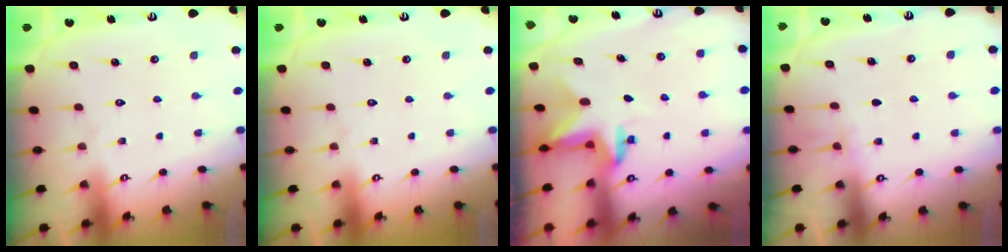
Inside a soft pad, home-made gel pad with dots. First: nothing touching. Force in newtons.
{"total": 0.0}
{"total": 2.3, "press": 2.3, "slide": 0.4}
{"total": 3.1, "press": 2.8, "slide": 1.2}